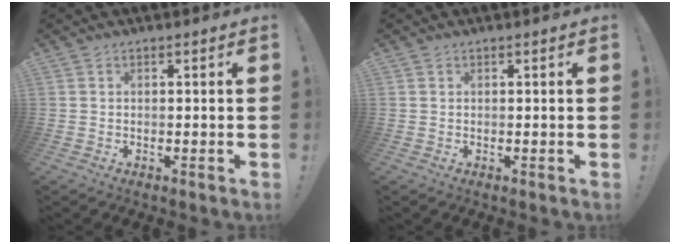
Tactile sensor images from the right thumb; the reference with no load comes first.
{"total": 0.0}